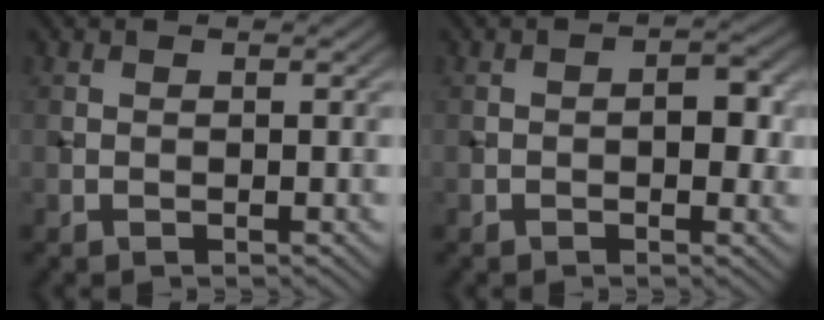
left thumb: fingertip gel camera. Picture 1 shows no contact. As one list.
[{"total": 3.2, "force": [-0.4, 1.6, 2.7], "torque": [-0.031, 0.003, -0.010]}]